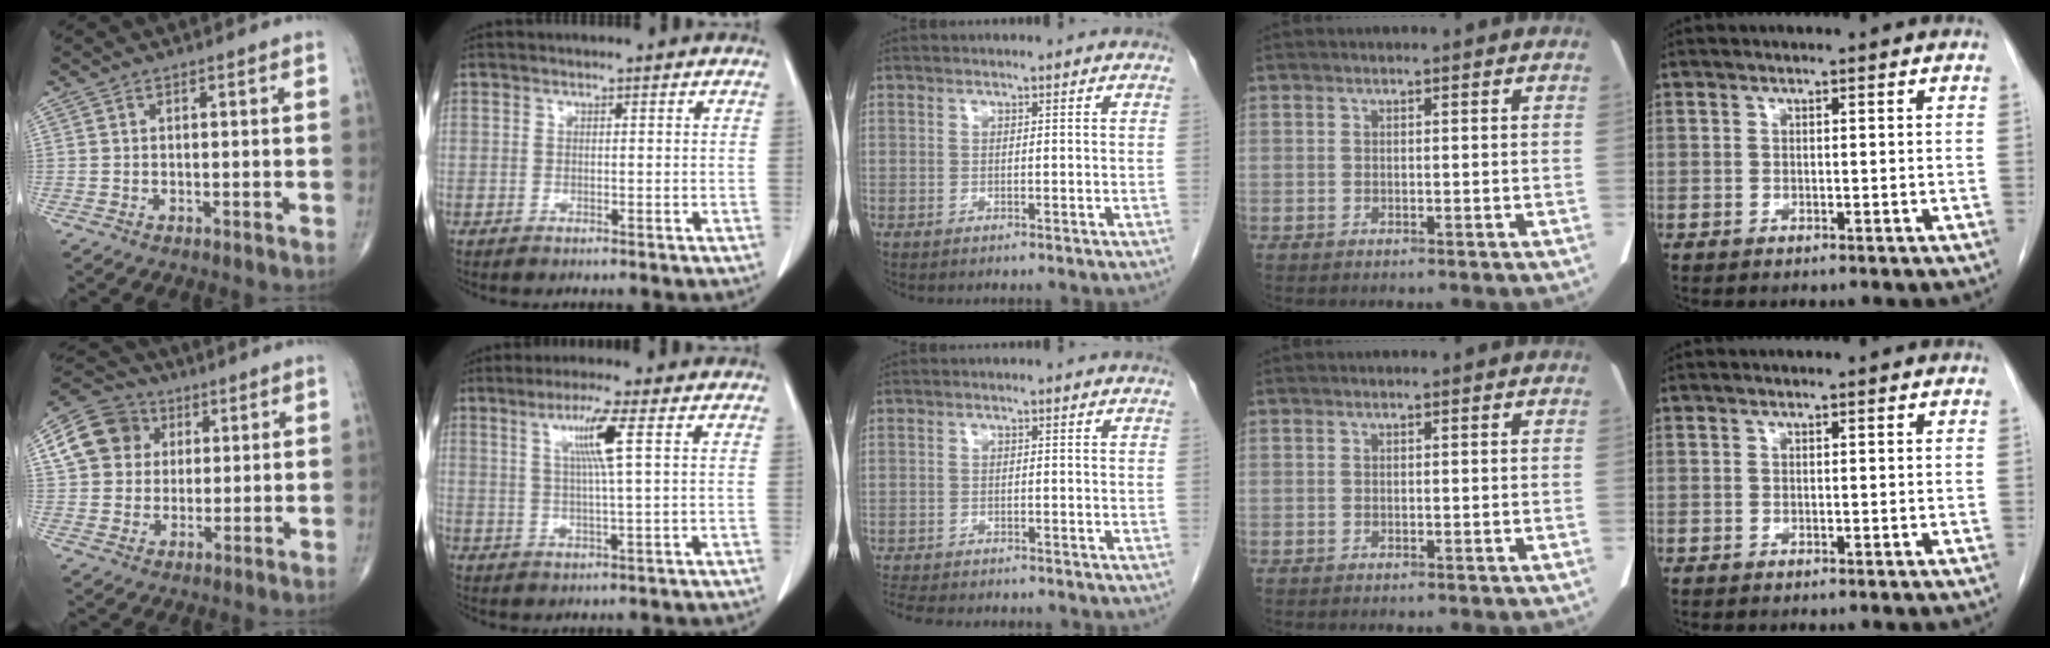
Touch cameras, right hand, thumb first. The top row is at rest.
{"thumb": {"total": 10.9, "force": [3.1, 9.6, 4.3], "torque": [-0.064, 0.004, 0.046]}, "index": {"total": 6.3, "force": [2.1, -0.8, 5.9], "torque": [-0.109, 0.001, 0.040]}, "middle": {"total": 7.6, "force": [-6.7, 1.8, 3.1], "torque": [-0.053, -0.009, -0.099]}}